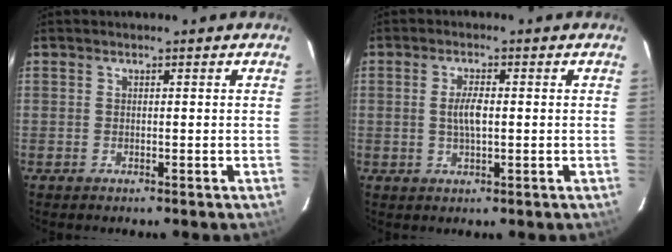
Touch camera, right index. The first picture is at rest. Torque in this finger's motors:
{"motor_torque": [-0.08, 0.01, -0.01, 0.02]}